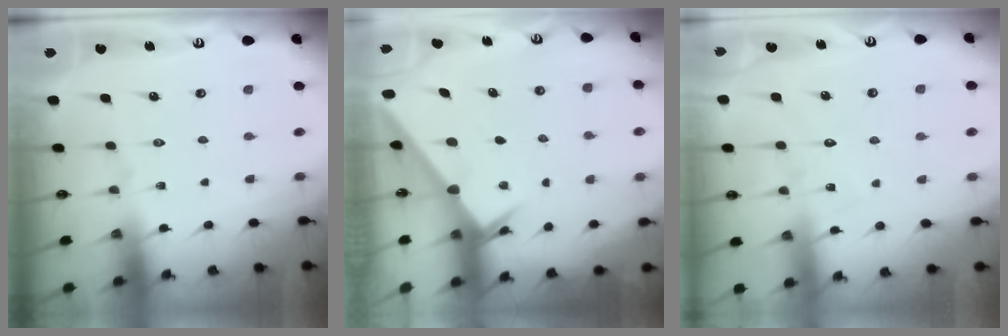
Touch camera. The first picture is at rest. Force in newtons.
{"total": 2.0, "press": 2.0, "slide": 0.1}
{"total": 5.7, "press": 5.7, "slide": 0.4}